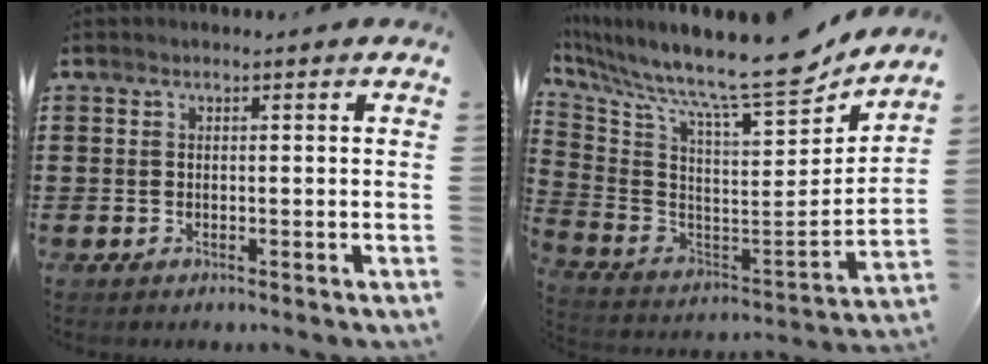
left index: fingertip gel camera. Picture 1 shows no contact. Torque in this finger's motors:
{"motor_torque": [0.41, -0.10, 1.05, 0.21]}